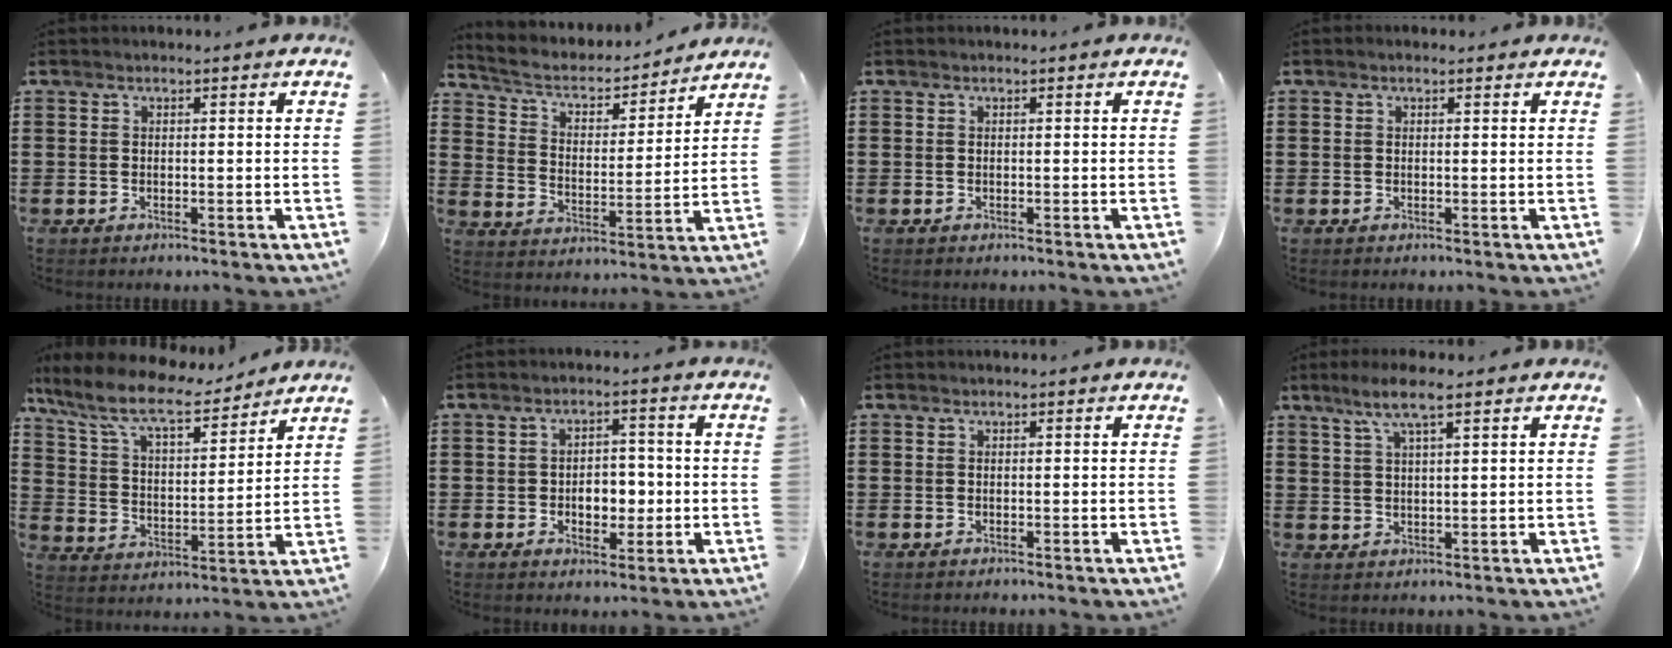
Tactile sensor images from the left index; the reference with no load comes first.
{"total": 4.0, "force": [3.3, 1.7, 1.7], "torque": [-0.051, -0.021, 0.046]}
{"total": 0.0}
{"total": 0.5, "force": [0.3, 0.2, 0.4], "torque": [-0.007, 0.002, 0.006]}
{"total": 9.8, "force": [8.3, 2.0, 4.9], "torque": [-0.127, -0.040, 0.143]}
{"total": 4.7, "force": [-1.0, 3.2, 3.3], "torque": [-0.052, 0.002, -0.026]}
{"total": 0.0}
{"total": 5.5, "force": [3.5, 0.7, 4.2], "torque": [-0.089, 0.004, 0.060]}